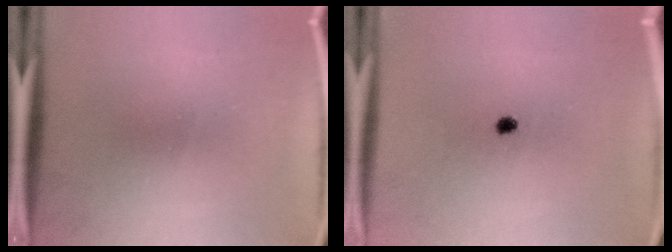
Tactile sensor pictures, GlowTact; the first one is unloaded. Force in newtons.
{"total": 1.2}